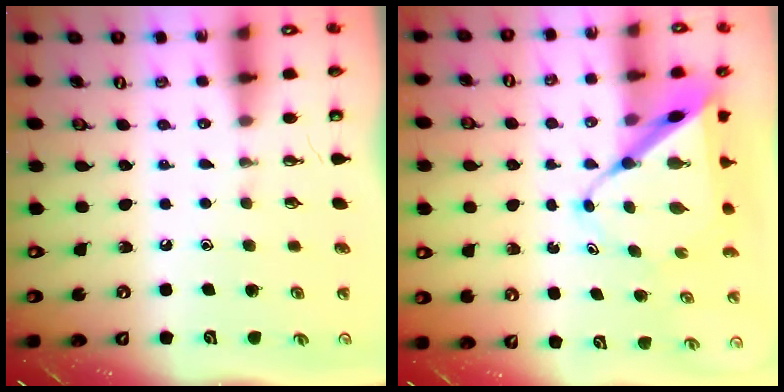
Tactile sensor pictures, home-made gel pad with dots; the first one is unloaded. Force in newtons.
{"total": 10.1, "press": 10.0, "slide": 0.9}